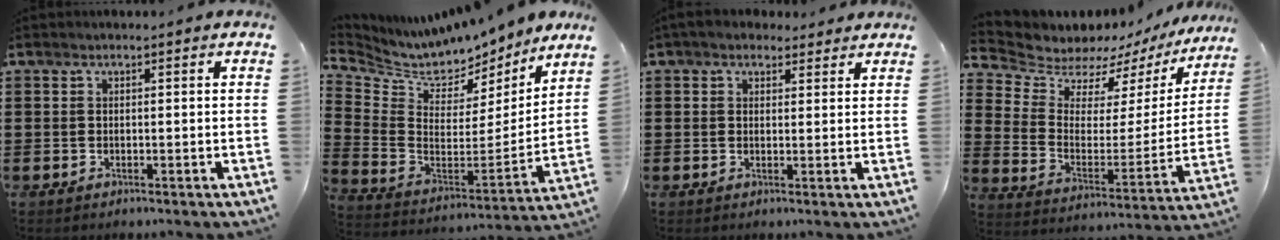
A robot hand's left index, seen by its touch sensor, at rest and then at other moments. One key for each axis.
{"total": 7.5, "fx": 6.9, "fy": 2.5, "fz": 1.4, "tx": -0.073, "ty": -0.064, "tz": 0.119}
{"total": 3.0, "fx": 2.5, "fy": 1.5, "fz": 0.8, "tx": -0.024, "ty": 0.001, "tz": 0.047}
{"total": 6.5, "fx": 6.0, "fy": 2.4, "fz": 0.5, "tx": -0.046, "ty": -0.052, "tz": 0.102}